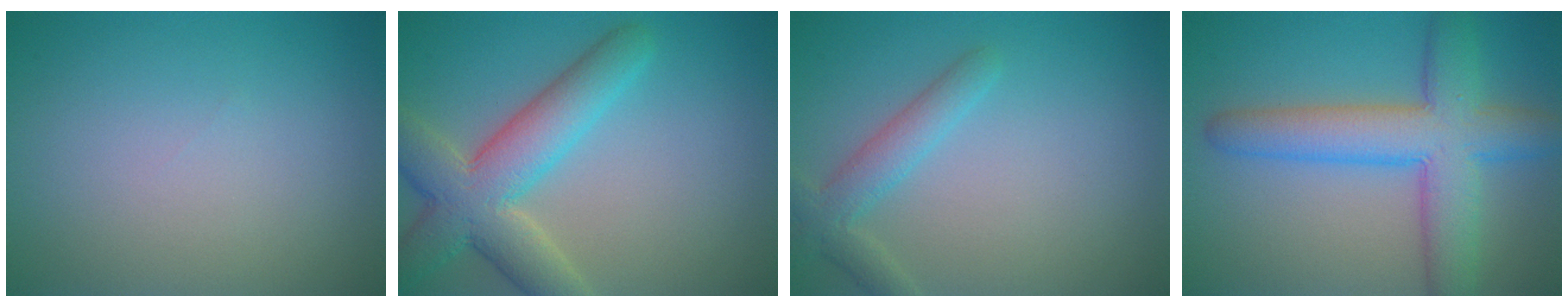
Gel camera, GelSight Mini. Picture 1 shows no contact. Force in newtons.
{"total": 7.3, "press": 7.3, "slide": 0.3}
{"total": 3.0, "press": 3.0, "slide": 0.2}
{"total": 7.7, "press": 7.7, "slide": 0.2}